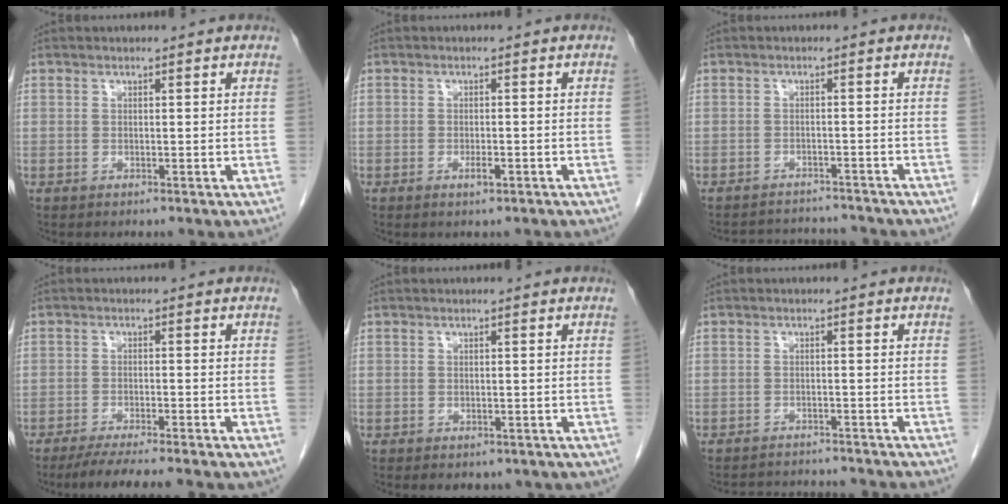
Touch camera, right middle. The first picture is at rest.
{"total": 1.4, "force": [-0.9, 0.2, 1.0], "torque": [-0.024, -0.002, -0.014]}
{"total": 7.4, "force": [-7.2, 1.0, 0.7], "torque": [-0.011, 0.007, -0.095]}
{"total": 9.0, "force": [-7.4, 0.4, 5.1], "torque": [-0.066, -0.017, -0.109]}
{"total": 4.1, "force": [-2.9, 2.3, 1.7], "torque": [-0.016, 0.001, -0.029]}
{"total": 8.2, "force": [-8.0, 0.9, 1.7], "torque": [-0.023, 0.000, -0.102]}